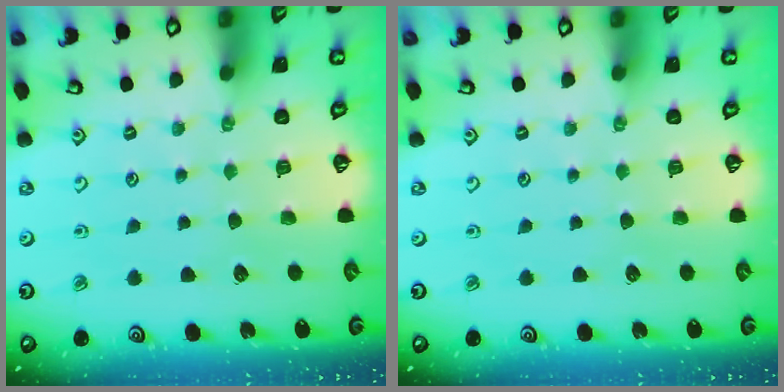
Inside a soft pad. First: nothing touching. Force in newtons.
{"total": 0.0}